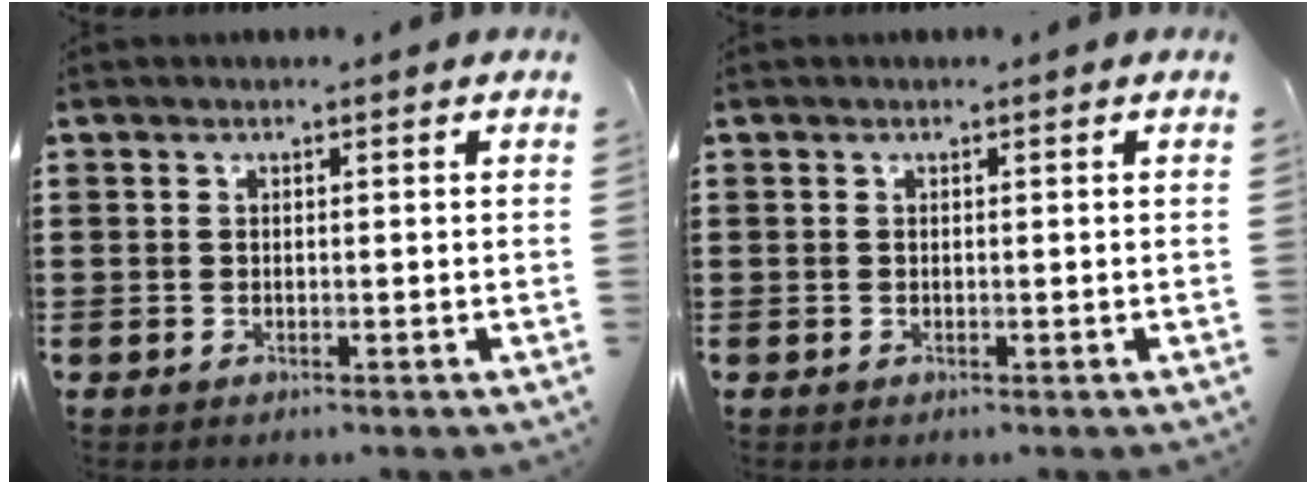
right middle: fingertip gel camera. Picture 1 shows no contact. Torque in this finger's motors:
{"motor_torque": [-2.14, 0.00, 0.06, -0.01]}